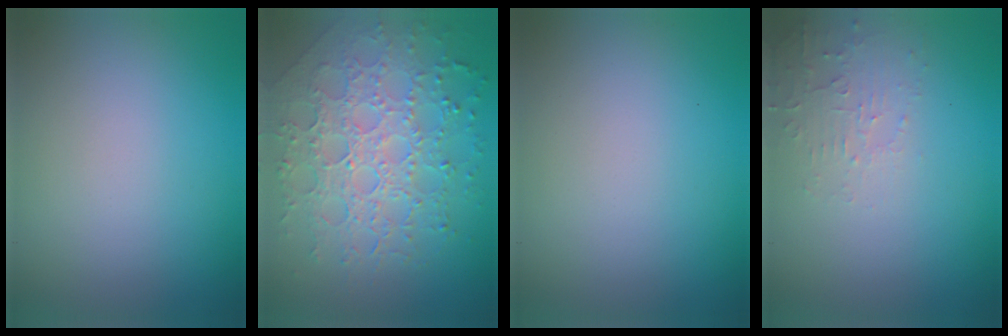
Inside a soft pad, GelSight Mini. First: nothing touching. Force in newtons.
{"total": 7.5, "press": 5.4, "slide": 5.3}
{"total": 0.0}
{"total": 1.9, "press": 1.9, "slide": 0.3}